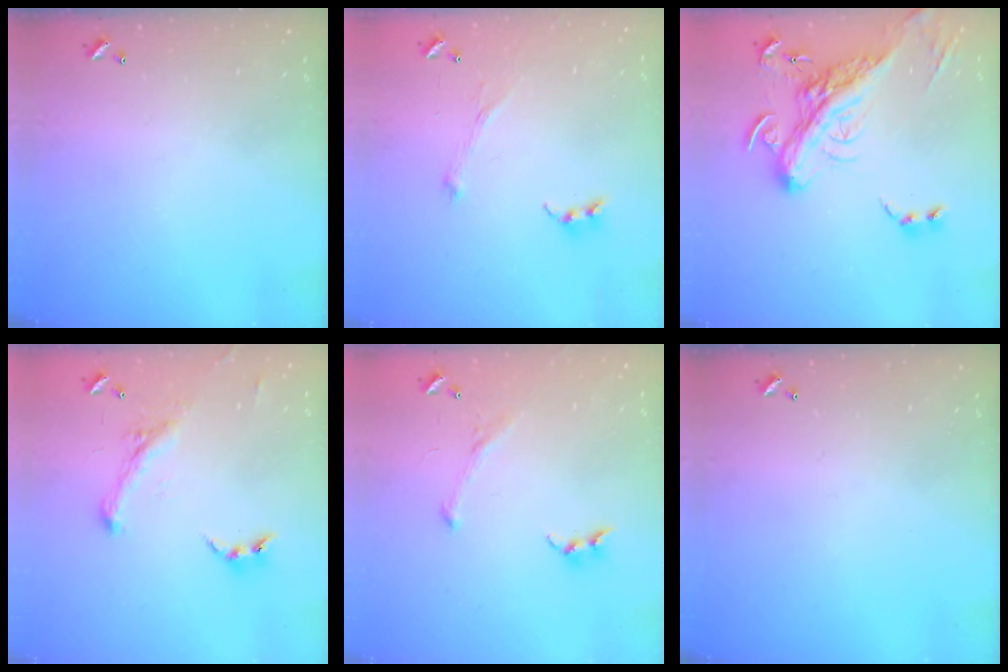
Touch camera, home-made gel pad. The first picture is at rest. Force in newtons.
{"total": 2.3, "press": 2.2, "slide": 0.5}
{"total": 9.9, "press": 9.7, "slide": 2.0}
{"total": 1.5, "press": 1.4, "slide": 0.3}
{"total": 2.8, "press": 2.7, "slide": 0.9}
{"total": 0.0}